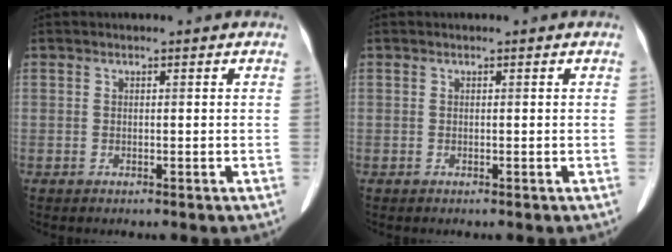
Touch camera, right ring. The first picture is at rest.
{"total": 0.0}